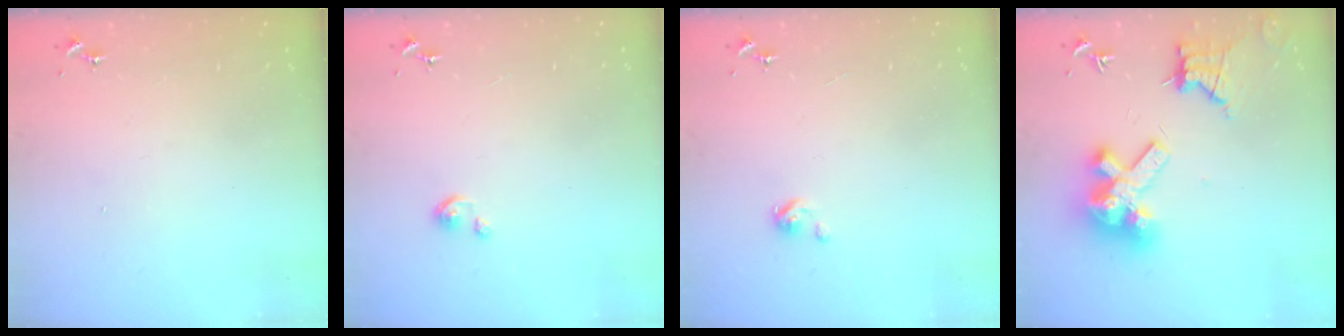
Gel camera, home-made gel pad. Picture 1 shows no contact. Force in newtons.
{"total": 2.4, "press": 2.4, "slide": 0.3}
{"total": 2.9, "press": 2.9, "slide": 0.2}
{"total": 15.0, "press": 14.9, "slide": 1.9}